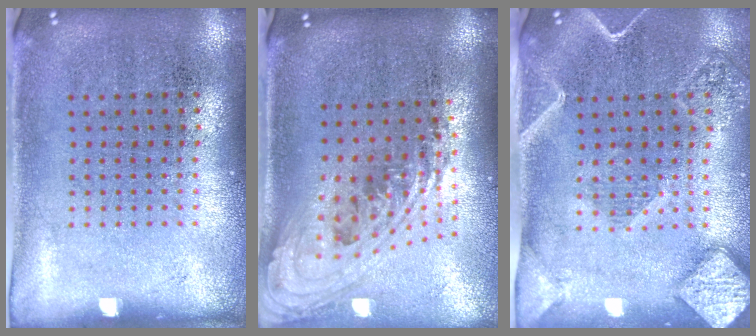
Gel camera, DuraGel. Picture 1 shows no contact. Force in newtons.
{"total": 2.4, "press": 1.7, "slide": 1.7}
{"total": 2.6, "press": 2.2, "slide": 1.3}